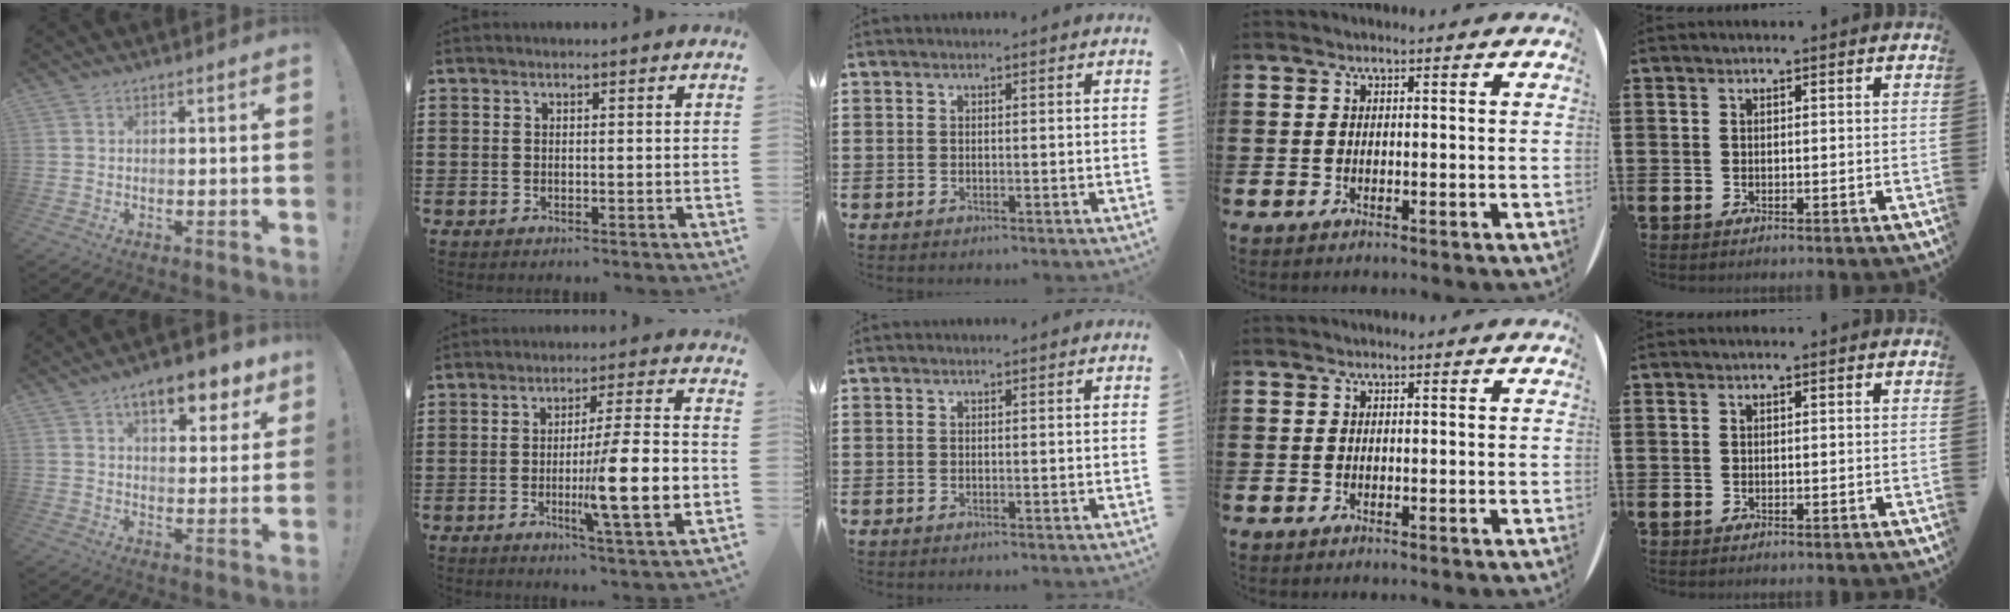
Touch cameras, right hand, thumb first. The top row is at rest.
{"thumb": {"total": 10.5, "force": [6.3, 4.2, 7.3], "torque": [-0.093, -0.031, 0.104]}, "index": {"total": 12.6, "force": [-2.7, 1.2, 12.2], "torque": [-0.193, -0.011, -0.050]}}